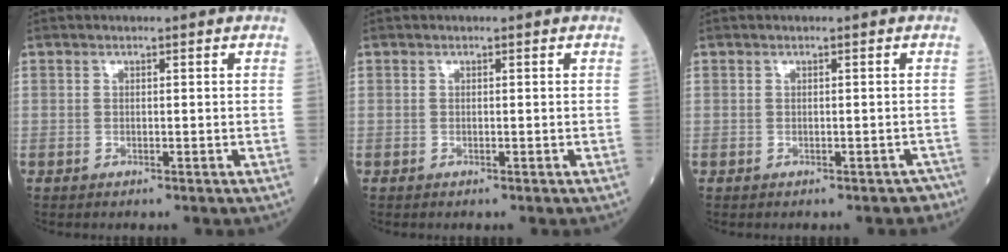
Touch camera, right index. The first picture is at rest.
{"total": 0.0}
{"total": 2.5, "force": [-2.0, 1.2, 0.9], "torque": [0.002, 0.003, -0.020]}